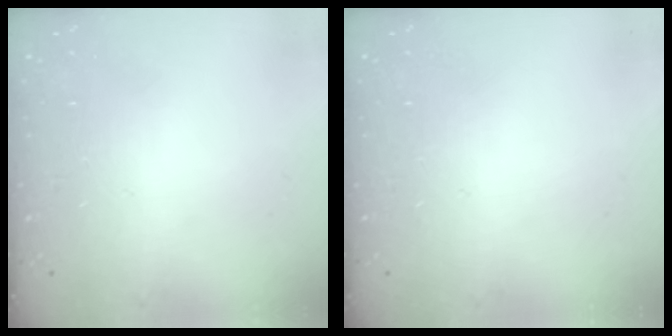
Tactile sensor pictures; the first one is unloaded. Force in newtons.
{"total": 0.0}